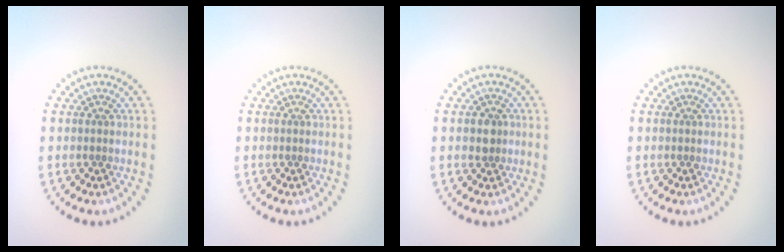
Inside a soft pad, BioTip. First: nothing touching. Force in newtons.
{"total": 0.0}
{"total": 1.7, "press": 1.5, "slide": 0.7}
{"total": 0.0}